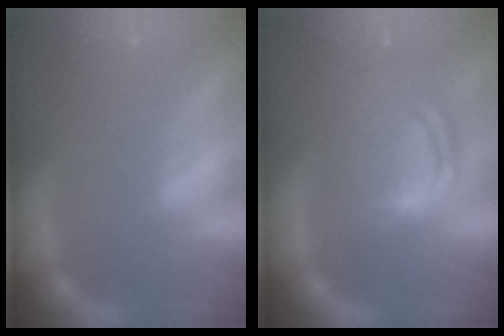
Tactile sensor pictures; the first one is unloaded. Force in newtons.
{"total": 7.6}